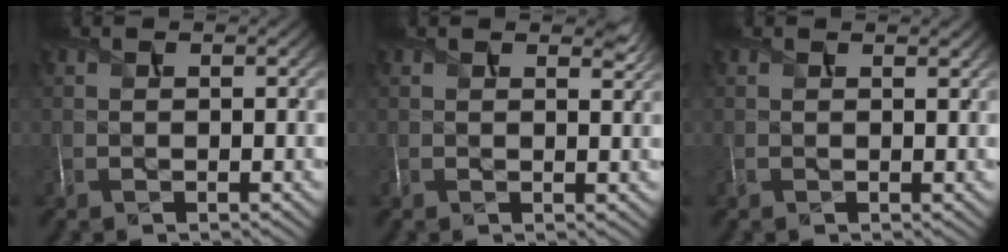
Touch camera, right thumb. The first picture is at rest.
{"total": 1.9, "force": [1.4, 0.5, 1.1], "torque": [-0.018, -0.004, 0.027]}
{"total": 1.1, "force": [0.9, 0.3, 0.6], "torque": [-0.013, -0.005, 0.012]}